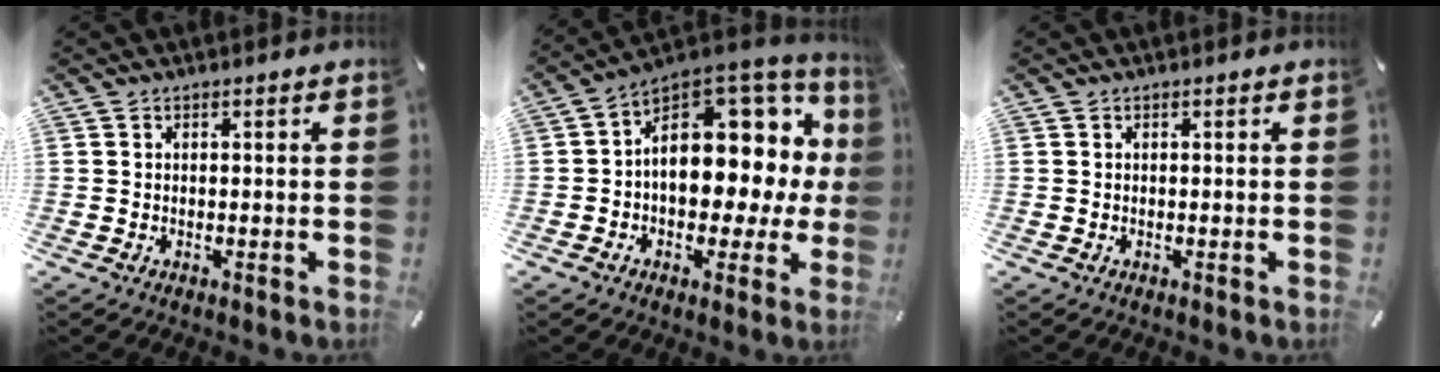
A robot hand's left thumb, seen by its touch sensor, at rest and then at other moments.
{"total": 14.2, "force": [3.4, 10.1, 9.4], "torque": [-0.106, -0.051, 0.055]}
{"total": 0.0}